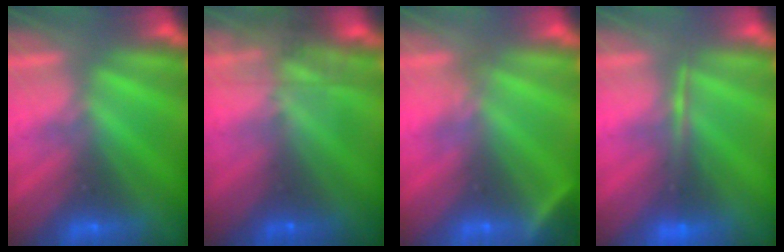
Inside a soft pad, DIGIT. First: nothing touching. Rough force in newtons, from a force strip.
{"total": 8.3}
{"total": 2.9}
{"total": 1.5}